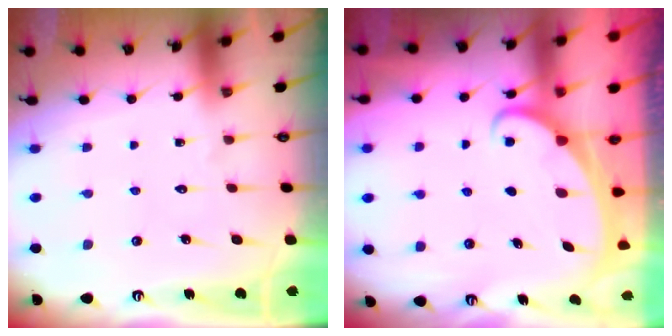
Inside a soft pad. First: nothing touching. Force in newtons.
{"total": 1.9, "press": 1.9, "slide": 0.3}